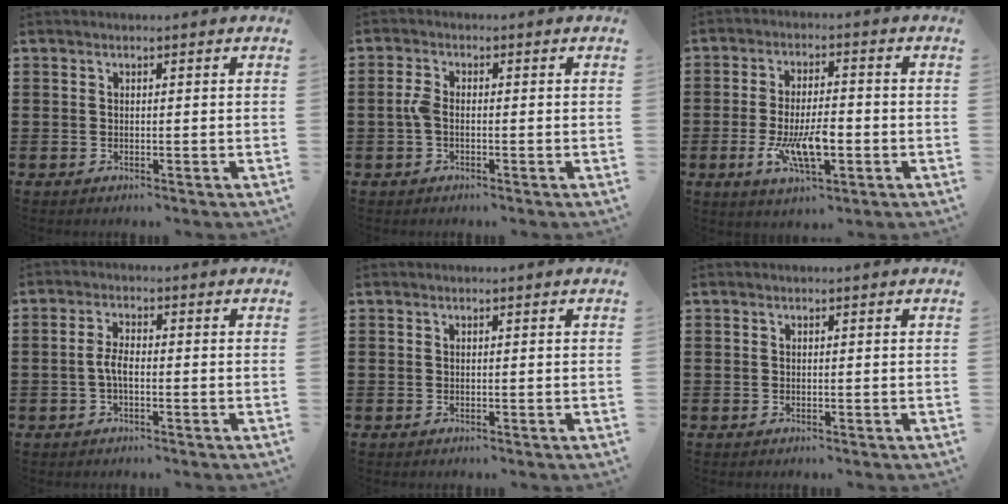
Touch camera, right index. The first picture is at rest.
{"total": 2.6, "force": [-0.6, 1.3, 2.2], "torque": [-0.066, -0.005, -0.018]}
{"total": 8.4, "force": [-2.5, 3.1, 7.5], "torque": [-0.155, -0.008, -0.045]}
{"total": 3.1, "force": [-0.8, 1.1, 2.8], "torque": [-0.073, -0.005, -0.022]}
{"total": 0.0}
{"total": 0.0}